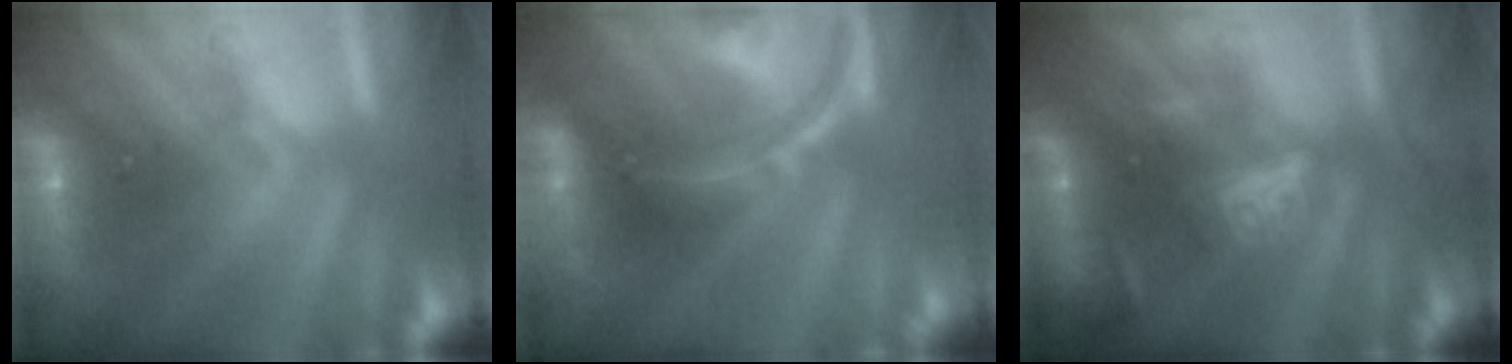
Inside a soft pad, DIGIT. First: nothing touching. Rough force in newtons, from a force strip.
{"total": 9.6}
{"total": 2.7}